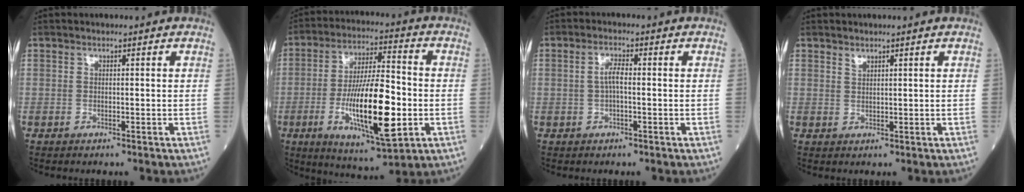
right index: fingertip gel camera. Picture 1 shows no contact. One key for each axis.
{"total": 16.4, "fx": -3.6, "fy": 3.6, "fz": 15.6, "tx": -0.281, "ty": -0.010, "tz": -0.057}
{"total": 2.6, "fx": -0.2, "fy": 0.7, "fz": 2.5, "tx": -0.048, "ty": 0.006, "tz": -0.004}
{"total": 0.8, "fx": 0.7, "fy": 0.3, "fz": 0.2, "tx": -0.005, "ty": -0.003, "tz": 0.014}